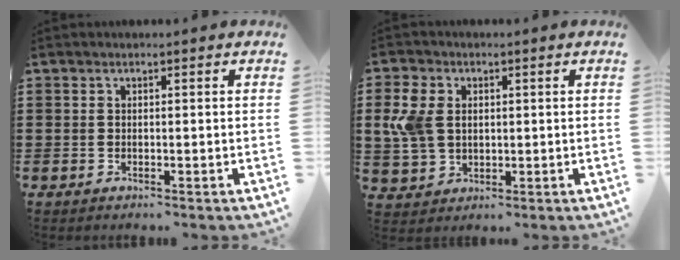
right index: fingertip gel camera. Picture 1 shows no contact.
{"total": 6.7, "force": [1.1, 4.9, 4.4], "torque": [-0.133, 0.004, 0.011]}